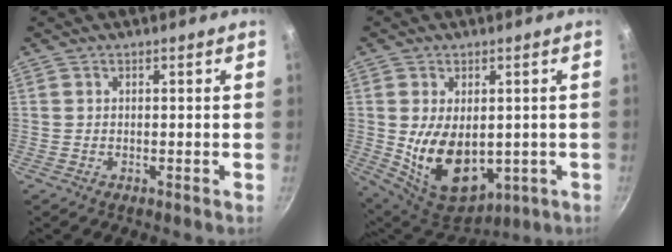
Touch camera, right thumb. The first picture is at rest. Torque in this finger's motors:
{"motor_torque": [-0.32, 1.64, 0.86, 0.78, 0.20]}